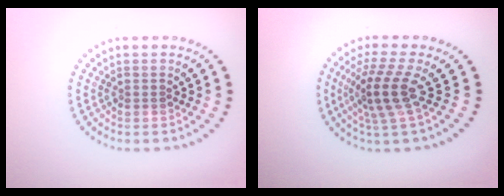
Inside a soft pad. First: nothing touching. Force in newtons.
{"total": 4.1, "press": 3.0, "slide": 2.8}